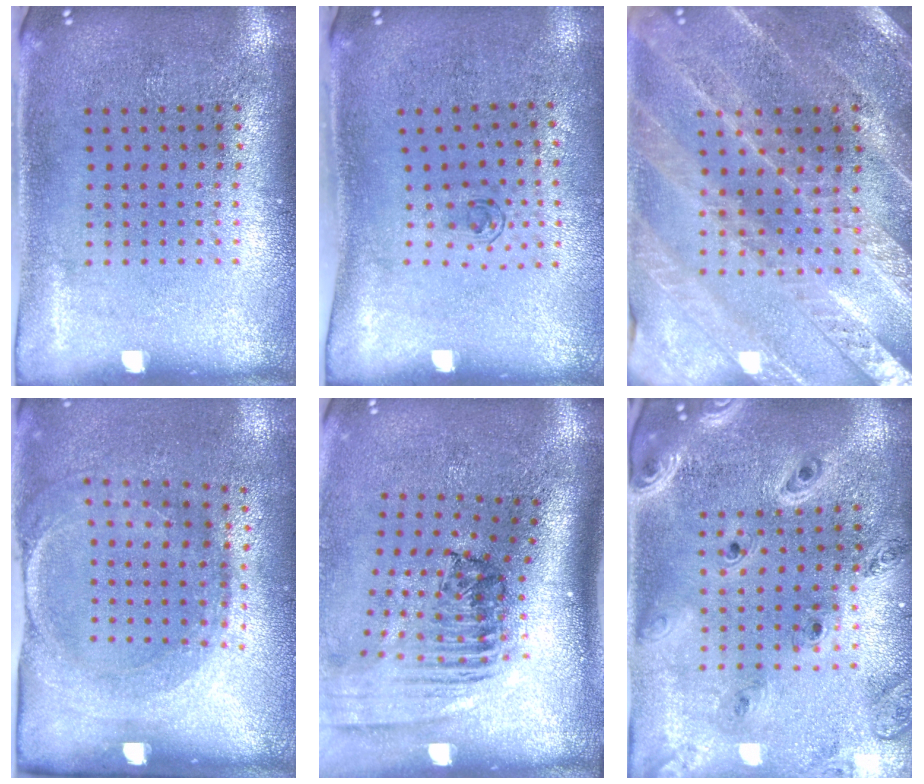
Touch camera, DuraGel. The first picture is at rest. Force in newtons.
{"total": 0.7, "press": 0.2, "slide": 0.6}
{"total": 2.4, "press": 2.4, "slide": 0.2}
{"total": 1.7, "press": 1.3, "slide": 1.1}
{"total": 2.4, "press": 1.6, "slide": 1.7}
{"total": 1.8, "press": 1.7, "slide": 0.4}